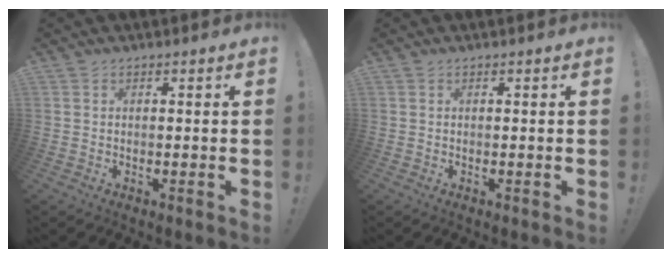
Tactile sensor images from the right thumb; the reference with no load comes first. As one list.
[{"total": 0.0}]